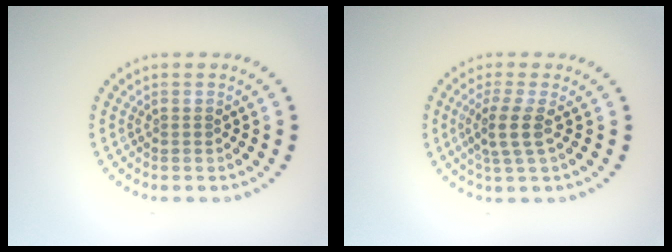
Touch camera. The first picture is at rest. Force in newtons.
{"total": 2.6, "press": 2.0, "slide": 1.5}